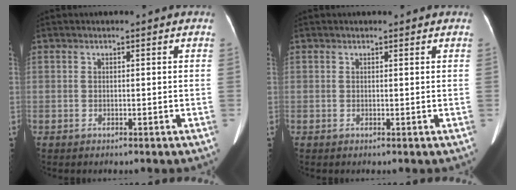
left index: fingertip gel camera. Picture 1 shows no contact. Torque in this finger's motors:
{"motor_torque": [-0.28, 0.16, -0.47, -0.06]}